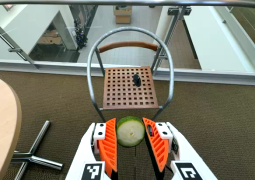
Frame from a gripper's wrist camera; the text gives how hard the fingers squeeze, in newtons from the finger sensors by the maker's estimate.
{"total": 9.0, "left": 9.2, "right": 8.7}